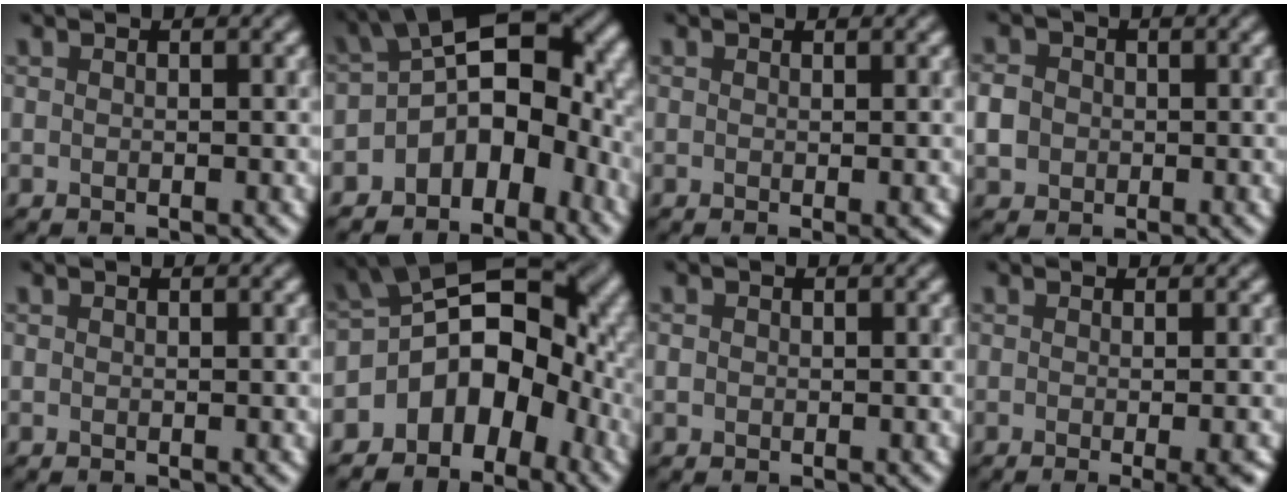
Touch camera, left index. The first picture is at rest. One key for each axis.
{"total": 10.8, "fx": -3.3, "fy": 6.6, "fz": 7.9, "tx": -0.101, "ty": 0.007, "tz": -0.064}
{"total": 1.4, "fx": -0.6, "fy": 0.2, "fz": 1.3, "tx": -0.014, "ty": -0.005, "tz": -0.005}
{"total": 2.8, "fx": -0.4, "fy": 2.6, "fz": 1.1, "tx": -0.017, "ty": 0.002, "tz": -0.012}
{"total": 0.0}
{"total": 10.6, "fx": -3.8, "fy": 6.9, "fz": 7.1, "tx": -0.089, "ty": 0.010, "tz": -0.081}
{"total": 0.7, "fx": -0.1, "fy": 0.6, "fz": 0.2, "tx": -0.001, "ty": -0.003, "tz": -0.003}
{"total": 5.3, "fx": -2.1, "fy": 1.9, "fz": 4.5, "tx": -0.029, "ty": 0.000, "tz": -0.019}